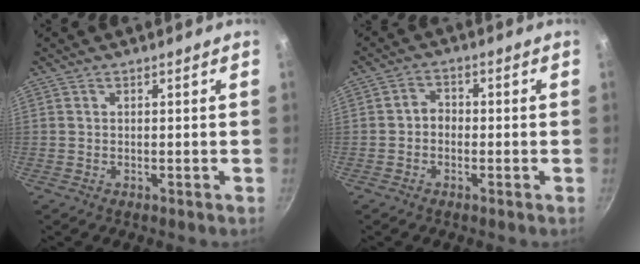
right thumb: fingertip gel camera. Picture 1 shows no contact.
{"total": 2.8, "force": [-0.9, 2.3, 1.3], "torque": [-0.009, 0.016, -0.021]}